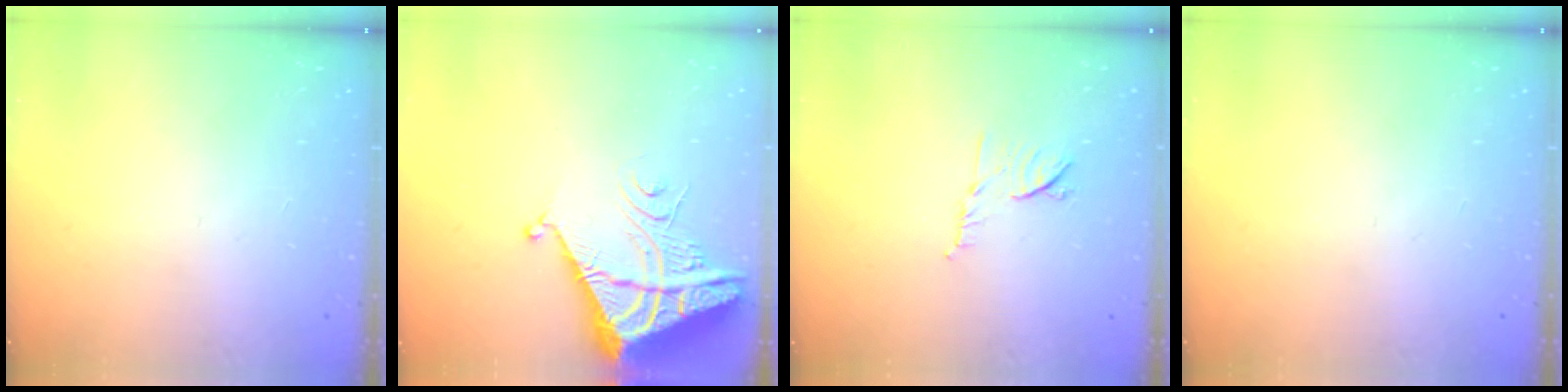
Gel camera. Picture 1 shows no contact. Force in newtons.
{"total": 8.5, "press": 8.4, "slide": 0.9}
{"total": 8.0, "press": 7.9, "slide": 1.0}
{"total": 0.0}